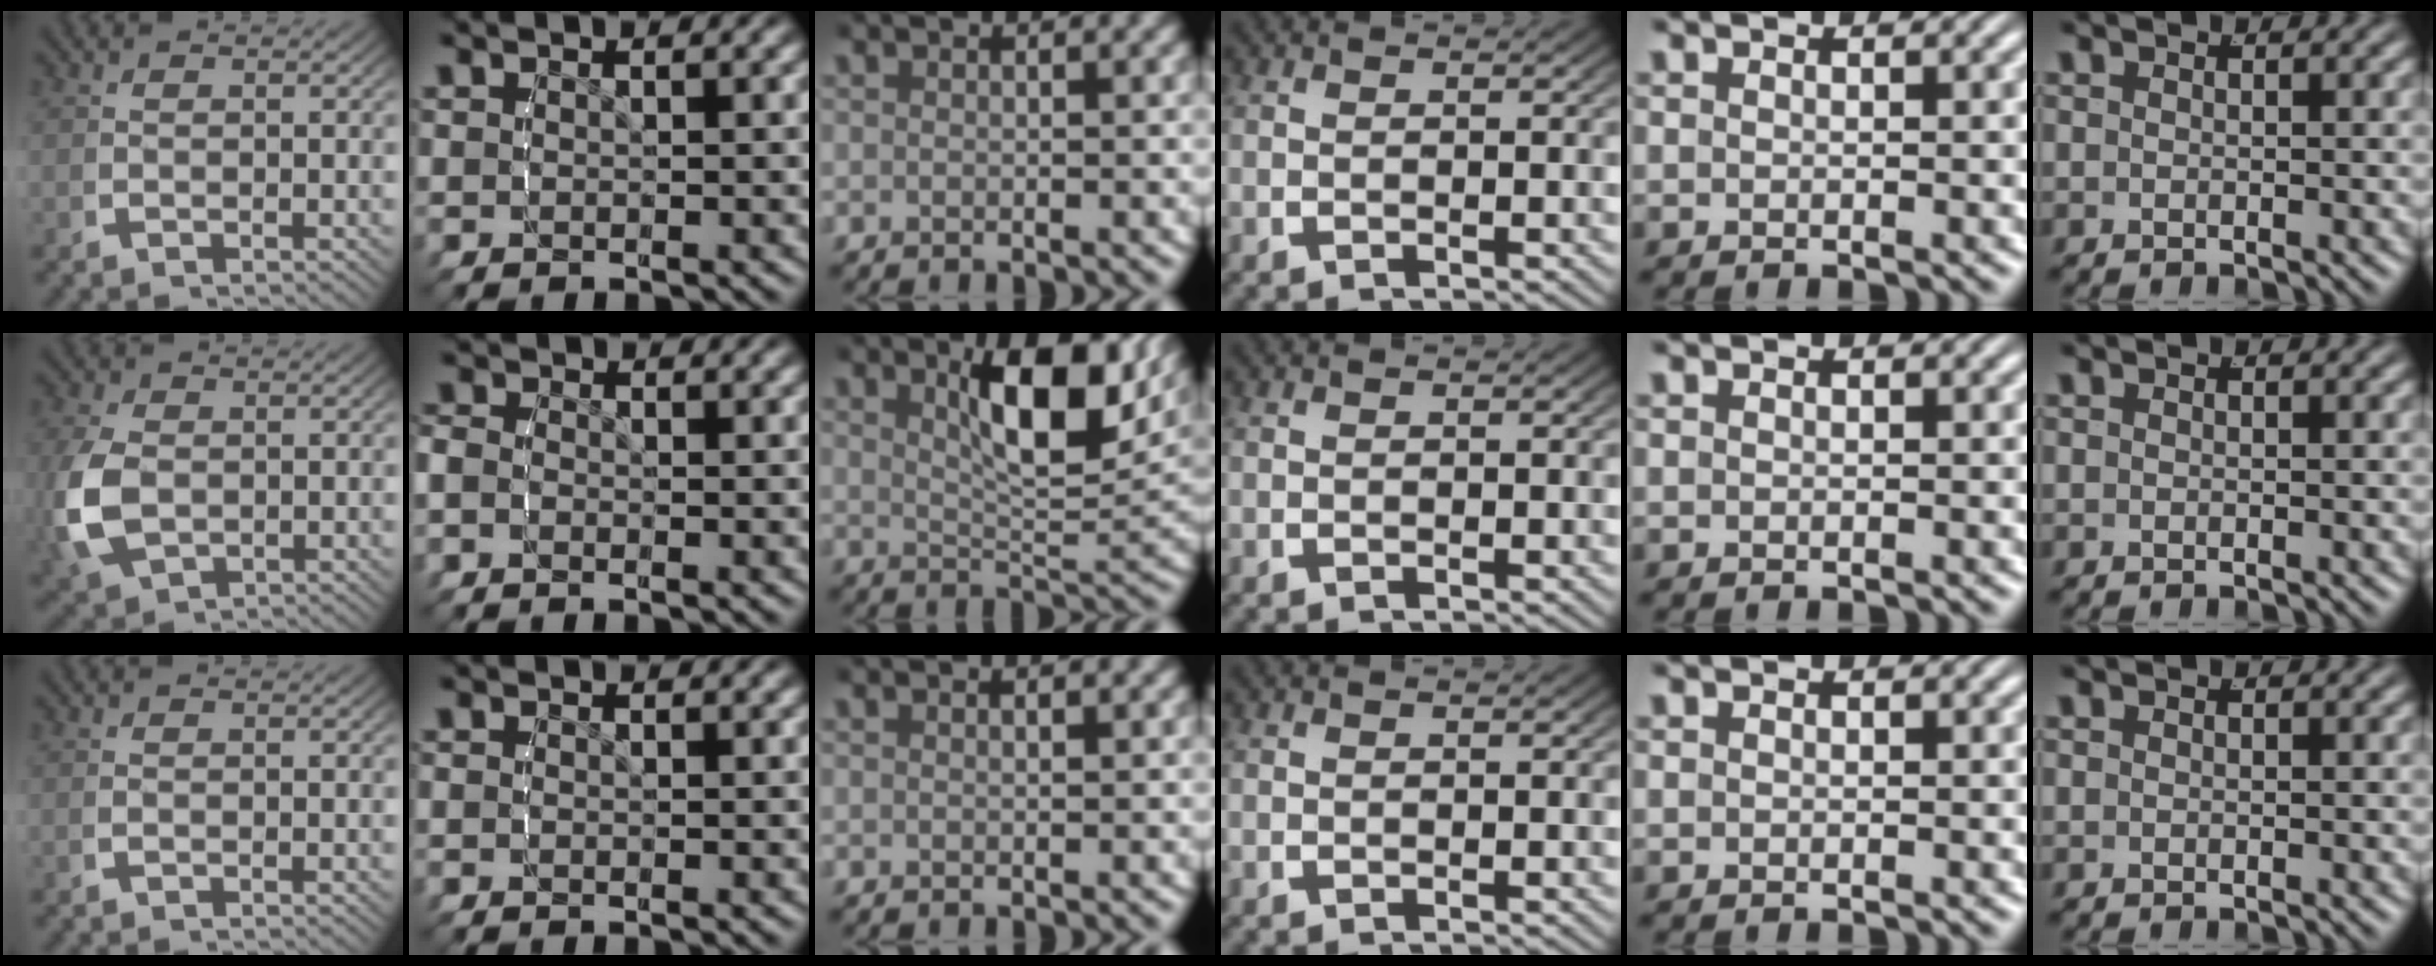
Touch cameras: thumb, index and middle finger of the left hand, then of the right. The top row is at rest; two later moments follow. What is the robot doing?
{"motion": "lift_and_place", "object": "glue stick"}